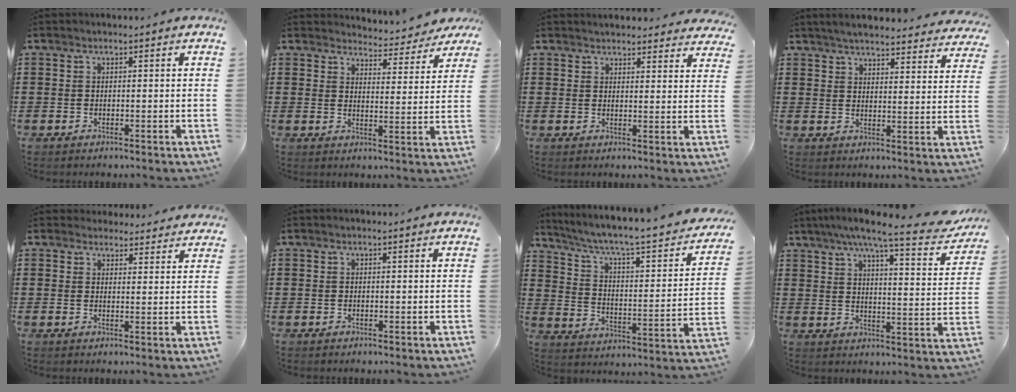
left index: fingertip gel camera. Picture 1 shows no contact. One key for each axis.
{"total": 4.4, "fx": 4.3, "fy": 0.3, "fz": 0.6, "tx": -0.023, "ty": -0.028, "tz": 0.074}
{"total": 3.0, "fx": 2.9, "fy": 0.3, "fz": 0.1, "tx": -0.003, "ty": -0.012, "tz": 0.054}
{"total": 4.6, "fx": 4.4, "fy": -0.1, "fz": 1.1, "tx": -0.039, "ty": -0.023, "tz": 0.078}
{"total": 3.1, "fx": 2.9, "fy": 0.9, "fz": 0.2, "tx": -0.005, "ty": -0.008, "tz": 0.054}
{"total": 0.0}
{"total": 4.8, "fx": 3.3, "fy": 0.5, "fz": 3.5, "tx": -0.085, "ty": -0.038, "tz": 0.044}
{"total": 8.2, "fx": 6.6, "fy": 0.0, "fz": 4.8, "tx": -0.102, "ty": -0.036, "tz": 0.107}